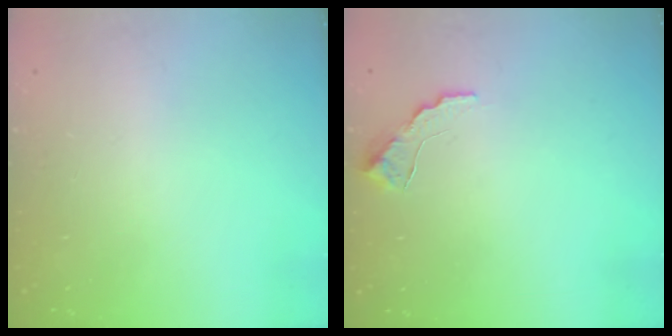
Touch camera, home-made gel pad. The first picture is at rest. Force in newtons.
{"total": 6.6, "press": 6.5, "slide": 0.5}